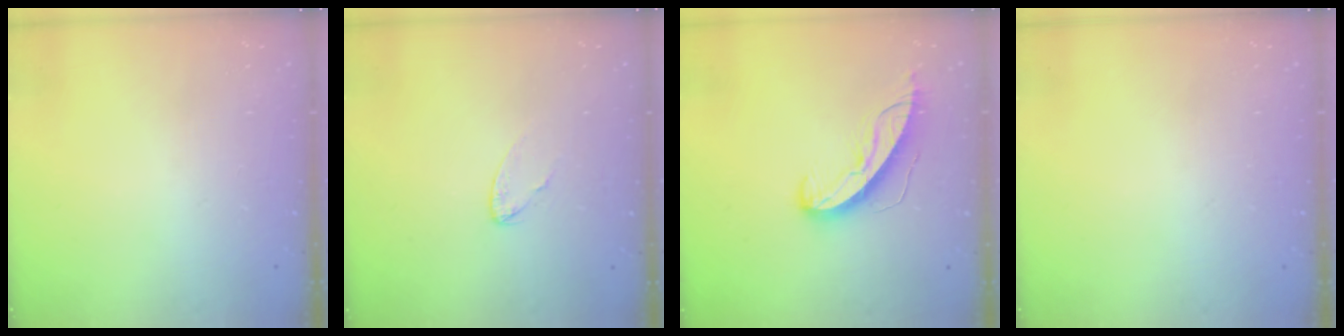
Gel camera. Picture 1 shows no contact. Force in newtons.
{"total": 3.9, "press": 3.9, "slide": 0.4}
{"total": 9.7, "press": 9.6, "slide": 0.5}
{"total": 0.0}